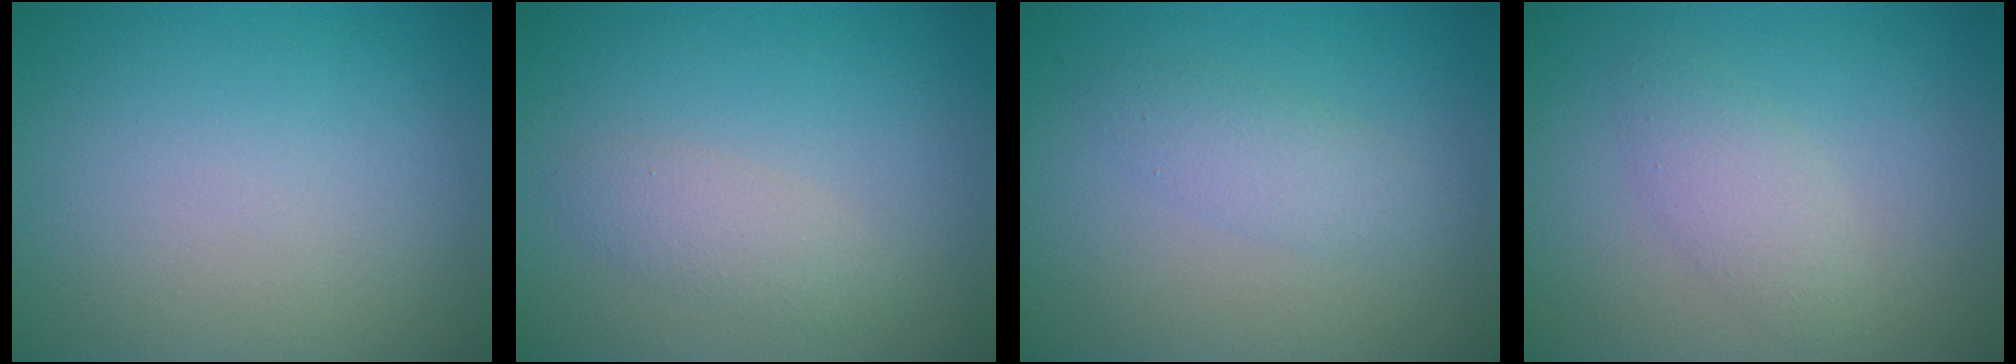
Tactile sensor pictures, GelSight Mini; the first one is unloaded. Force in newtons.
{"total": 1.9, "press": 1.9, "slide": 0.0}
{"total": 2.0, "press": 2.0, "slide": 0.1}
{"total": 2.2, "press": 2.2, "slide": 0.2}